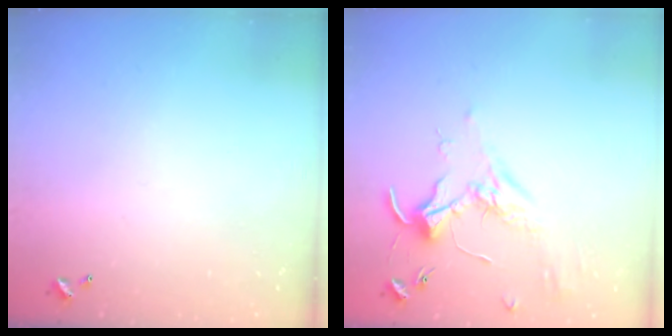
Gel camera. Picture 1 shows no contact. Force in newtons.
{"total": 1.7, "press": 1.7, "slide": 0.4}